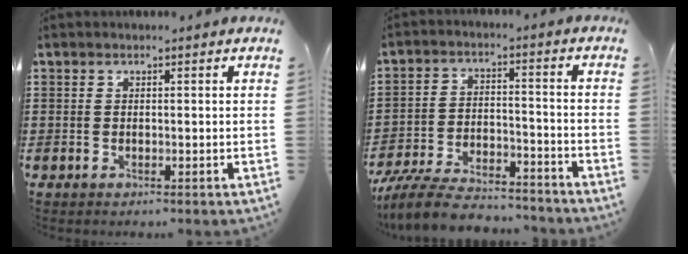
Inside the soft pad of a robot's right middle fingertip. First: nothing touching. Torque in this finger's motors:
{"motor_torque": [1.85, -0.29, 0.30, 0.21]}